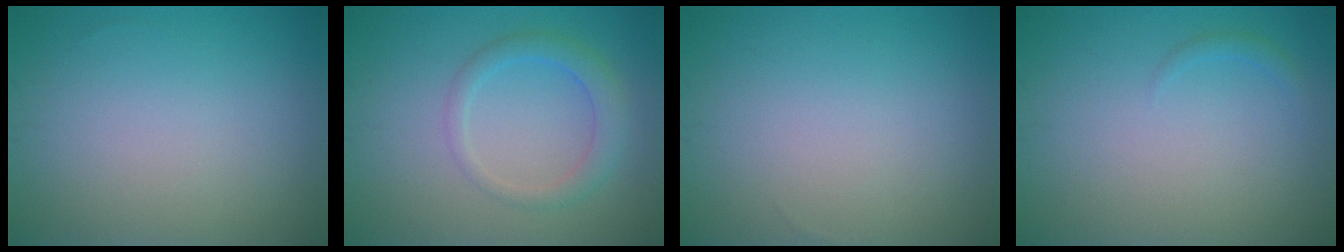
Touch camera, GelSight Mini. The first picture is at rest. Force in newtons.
{"total": 2.6, "press": 2.6, "slide": 0.0}
{"total": 0.0}
{"total": 0.7, "press": 0.7, "slide": 0.1}